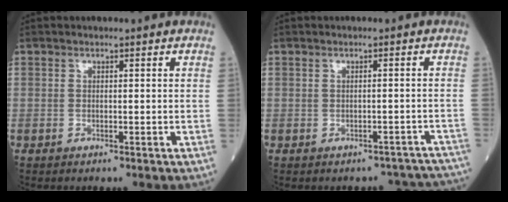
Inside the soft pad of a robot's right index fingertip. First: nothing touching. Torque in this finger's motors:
{"motor_torque": [0.05, 0.06, -0.04, -0.03]}